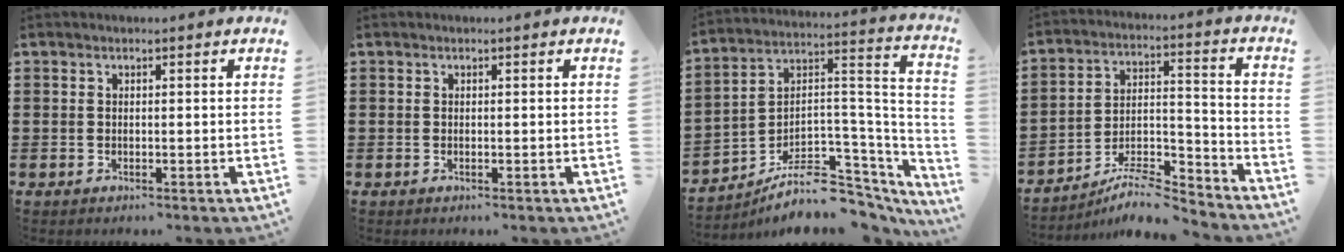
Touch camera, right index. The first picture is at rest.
{"total": 0.0}
{"total": 7.7, "force": [-5.5, 4.0, 3.7], "torque": [-0.065, 0.008, -0.097]}
{"total": 8.5, "force": [-7.8, 1.5, 3.0], "torque": [-0.040, 0.019, -0.149]}